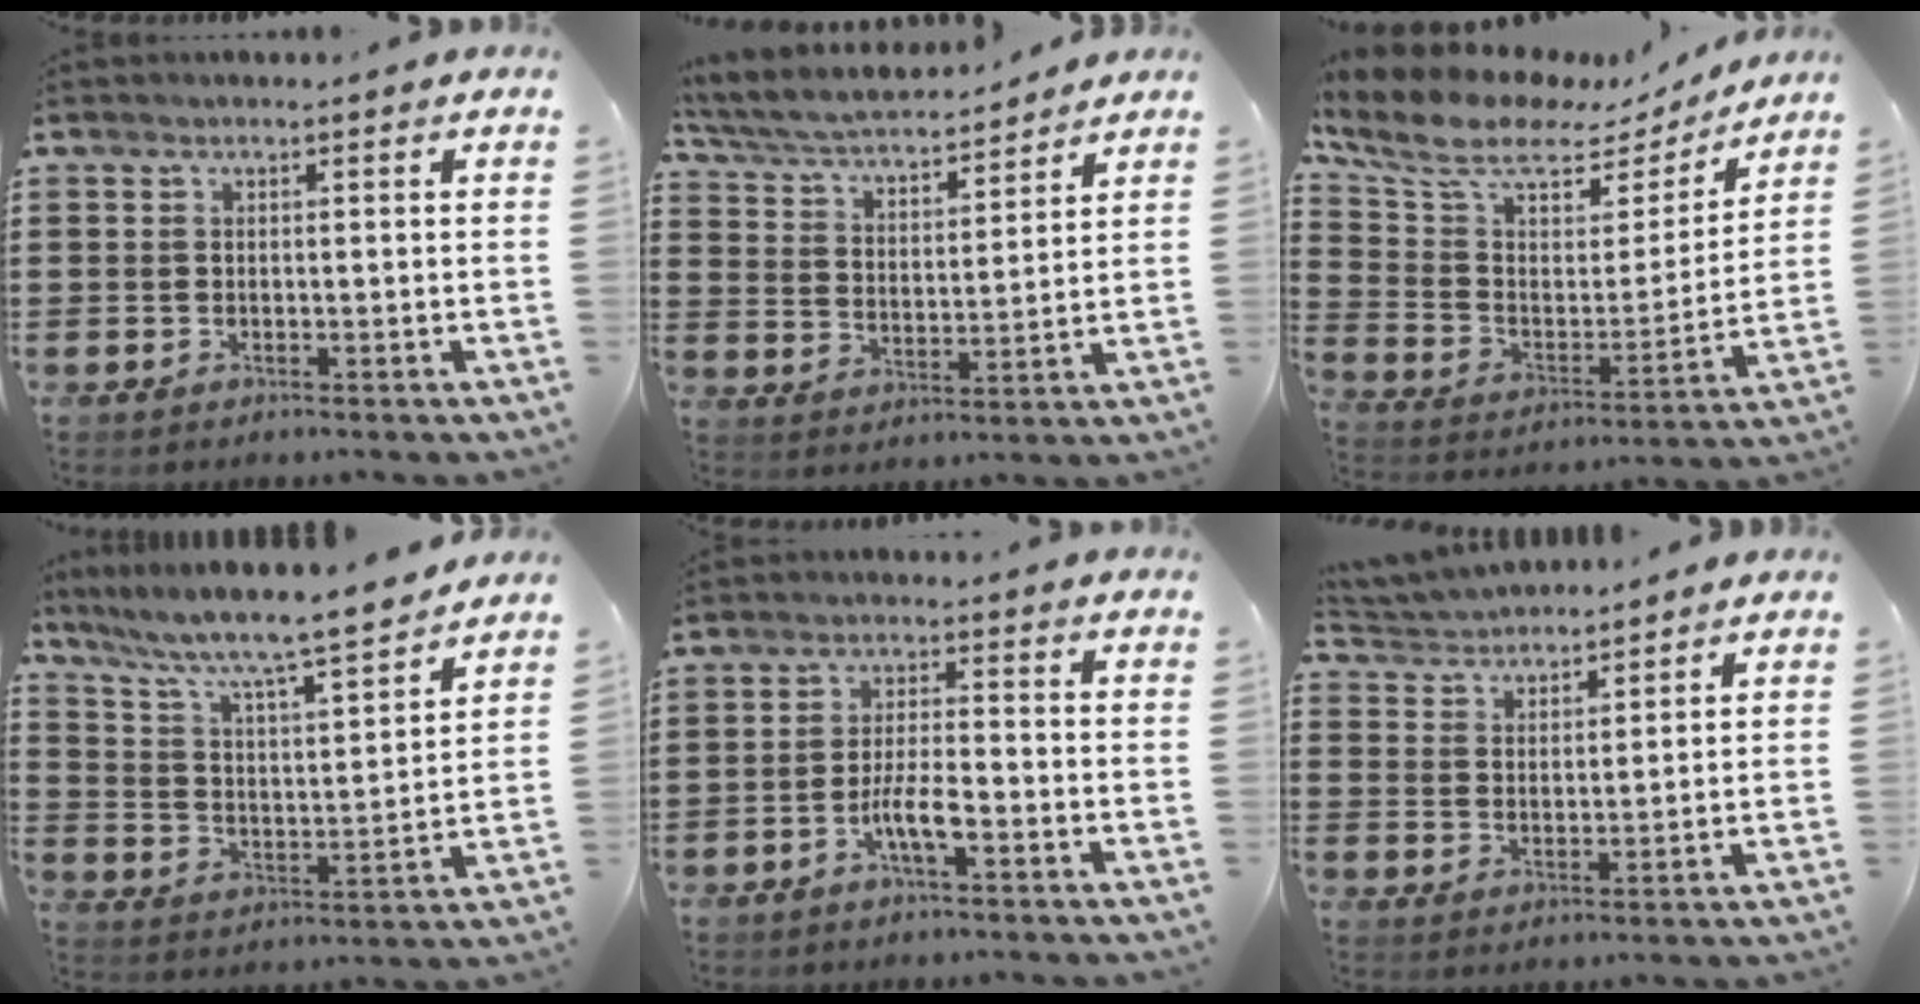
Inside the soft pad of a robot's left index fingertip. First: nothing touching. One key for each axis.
{"total": 4.7, "fx": 4.4, "fy": 0.6, "fz": 1.5, "tx": -0.052, "ty": -0.029, "tz": 0.071}
{"total": 9.7, "fx": 7.2, "fy": 4.4, "fz": 4.9, "tx": -0.129, "ty": -0.034, "tz": 0.123}
{"total": 6.8, "fx": 6.0, "fy": 0.0, "fz": 3.1, "tx": -0.088, "ty": -0.050, "tz": 0.092}
{"total": 5.0, "fx": -2.5, "fy": 0.9, "fz": 4.2, "tx": -0.091, "ty": -0.002, "tz": -0.052}
{"total": 3.5, "fx": 3.4, "fy": 0.8, "fz": -0.2, "tx": -0.013, "ty": -0.012, "tz": 0.062}